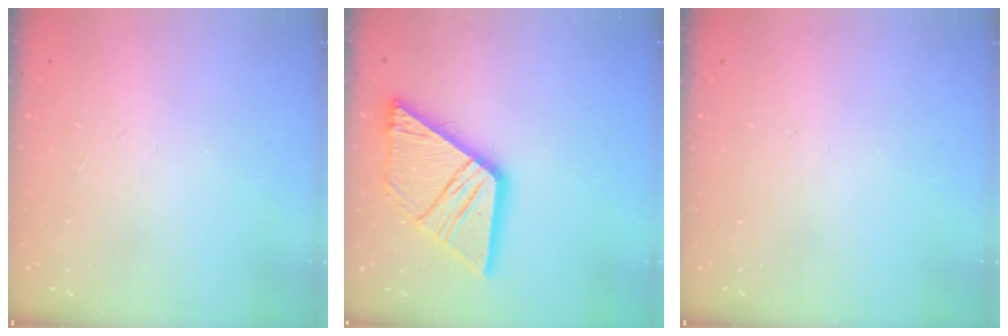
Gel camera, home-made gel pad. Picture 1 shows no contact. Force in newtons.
{"total": 20.6, "press": 20.5, "slide": 2.3}
{"total": 0.0}